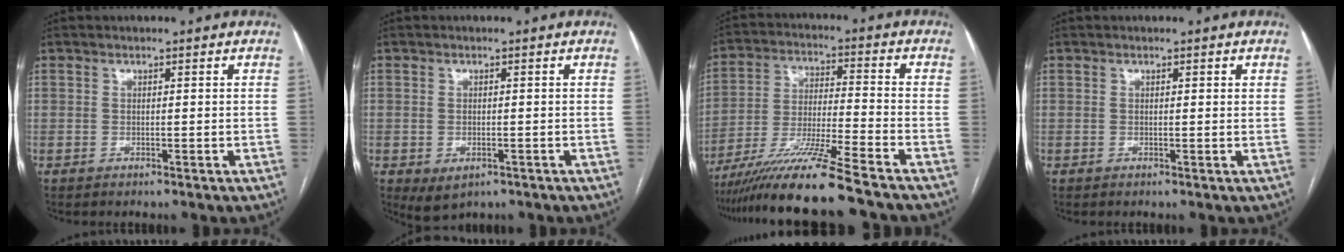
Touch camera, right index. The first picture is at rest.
{"total": 3.3, "force": [-1.3, 2.1, 2.2], "torque": [-0.042, -0.006, -0.003]}
{"total": 14.3, "force": [-11.6, -1.6, 8.2], "torque": [-0.148, -0.024, -0.204]}
{"total": 0.7, "force": [0.4, 0.1, 0.6], "torque": [-0.010, 0.001, 0.003]}